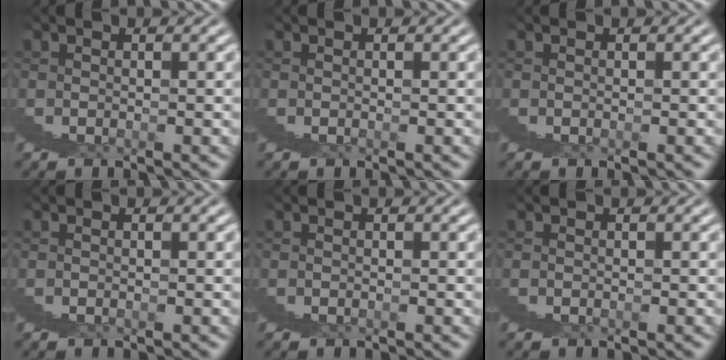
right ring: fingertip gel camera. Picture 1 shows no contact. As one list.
[{"total": 0.0}, {"total": 0.0}, {"total": 0.0}, {"total": 0.0}, {"total": 0.0}]